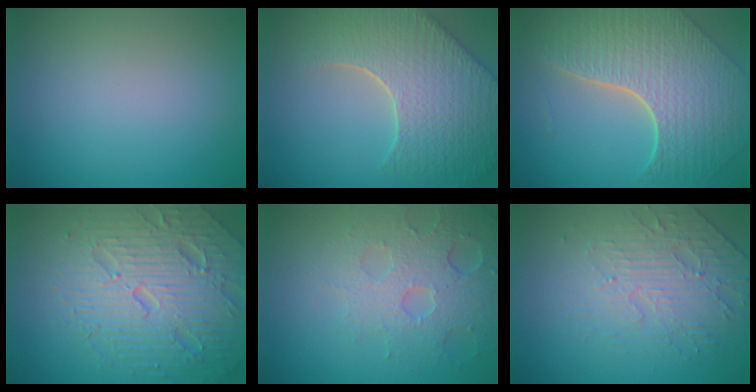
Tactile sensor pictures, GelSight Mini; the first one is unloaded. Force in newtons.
{"total": 8.5, "press": 6.3, "slide": 5.8}
{"total": 8.6, "press": 6.4, "slide": 5.8}
{"total": 7.3, "press": 7.1, "slide": 1.5}
{"total": 4.2, "press": 4.1, "slide": 0.9}
{"total": 4.5, "press": 3.3, "slide": 3.0}